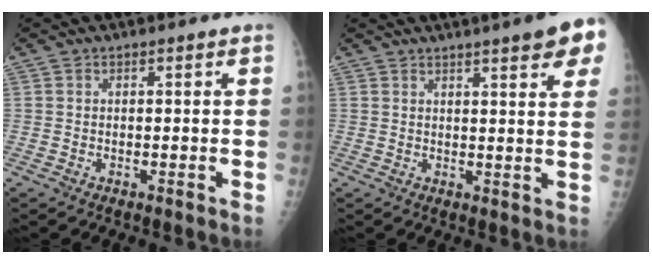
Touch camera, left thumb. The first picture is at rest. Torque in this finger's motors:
{"motor_torque": [0.63, 0.63, 1.60, -1.17, 0.09]}